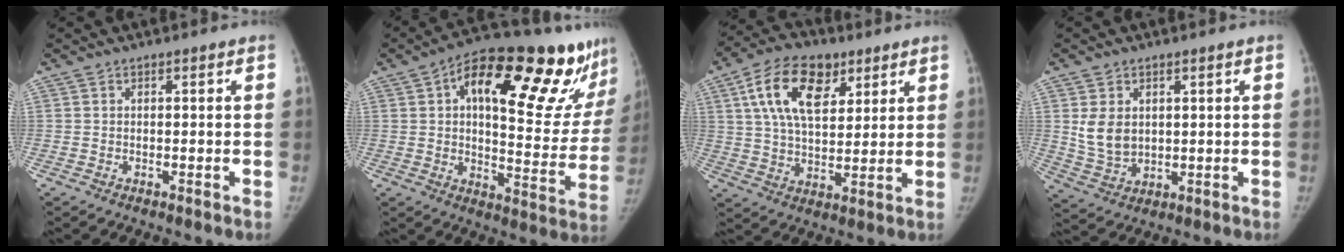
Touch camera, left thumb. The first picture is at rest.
{"total": 27.7, "force": [14.8, 9.3, 21.5], "torque": [-0.260, -0.019, 0.211]}
{"total": 15.2, "force": [6.7, 8.8, 10.4], "torque": [-0.158, -0.014, 0.119]}
{"total": 6.6, "force": [1.5, 4.9, 4.2], "torque": [-0.062, -0.014, 0.046]}